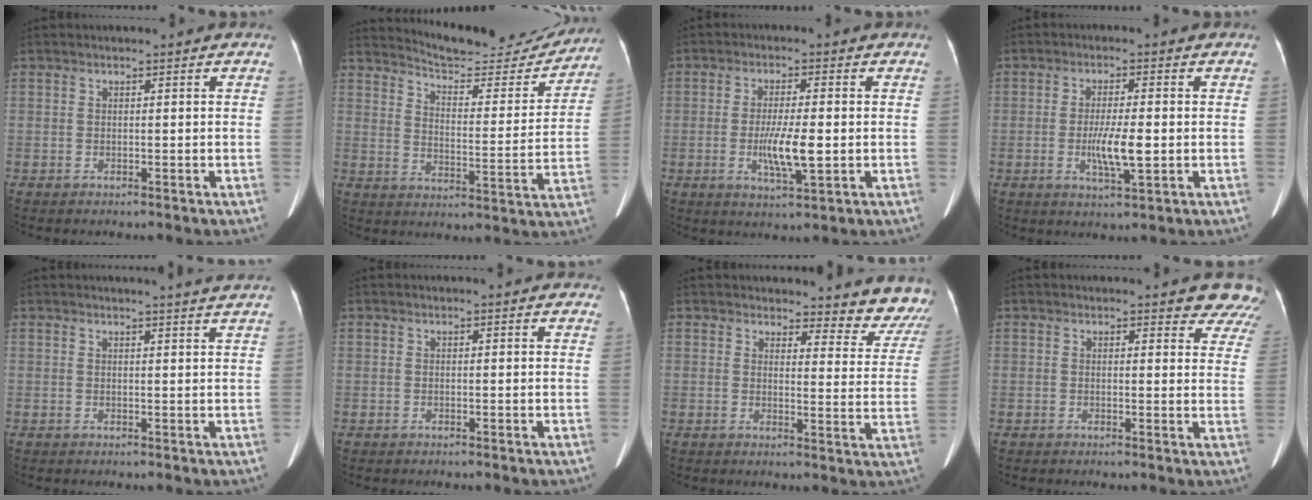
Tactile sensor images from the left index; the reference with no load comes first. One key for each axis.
{"total": 16.8, "fx": 16.2, "fy": 2.4, "fz": 3.3, "tx": -0.042, "ty": -0.061, "tz": 0.209}
{"total": 6.1, "fx": -1.4, "fy": 0.9, "fz": 5.8, "tx": -0.112, "ty": -0.030, "tz": -0.027}
{"total": 5.3, "fx": -1.4, "fy": 0.8, "fz": 5.1, "tx": -0.098, "ty": -0.027, "tz": -0.025}
{"total": 4.8, "fx": 4.4, "fy": -1.0, "fz": 1.7, "tx": -0.020, "ty": -0.019, "tz": 0.031}
{"total": 3.5, "fx": 3.0, "fy": 0.9, "fz": 1.5, "tx": -0.011, "ty": -0.003, "tz": 0.020}
{"total": 10.6, "fx": 10.3, "fy": 2.6, "fz": 0.4, "tx": 0.035, "ty": -0.079, "tz": 0.081}
{"total": 9.0, "fx": 8.4, "fy": 2.4, "fz": 2.0, "tx": 0.024, "ty": -0.037, "tz": 0.055}